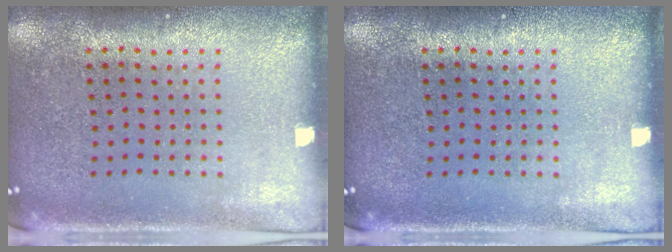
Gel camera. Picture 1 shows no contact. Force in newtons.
{"total": 0.0}